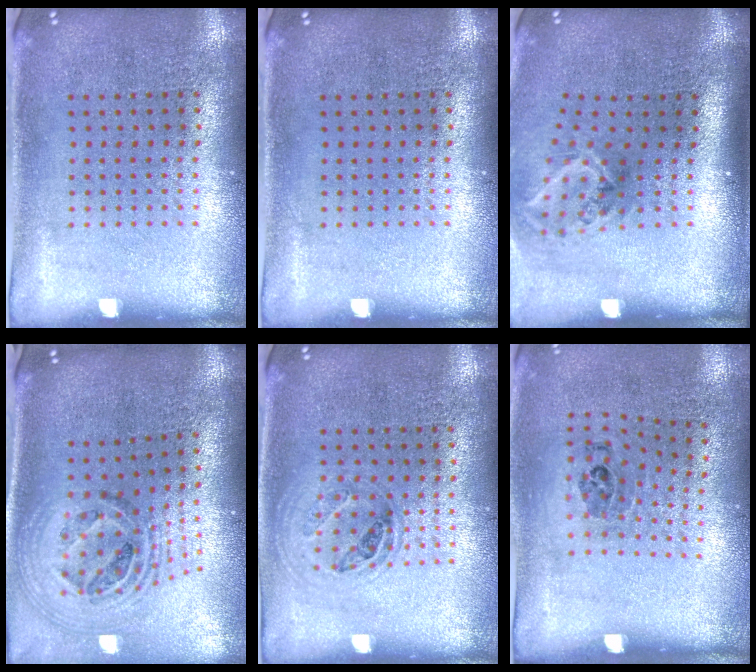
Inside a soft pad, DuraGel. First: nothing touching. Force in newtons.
{"total": 0.0}
{"total": 1.9, "press": 1.2, "slide": 1.5}
{"total": 1.9, "press": 1.5, "slide": 1.1}
{"total": 1.1, "press": 0.9, "slide": 0.5}
{"total": 1.2, "press": 0.8, "slide": 0.9}